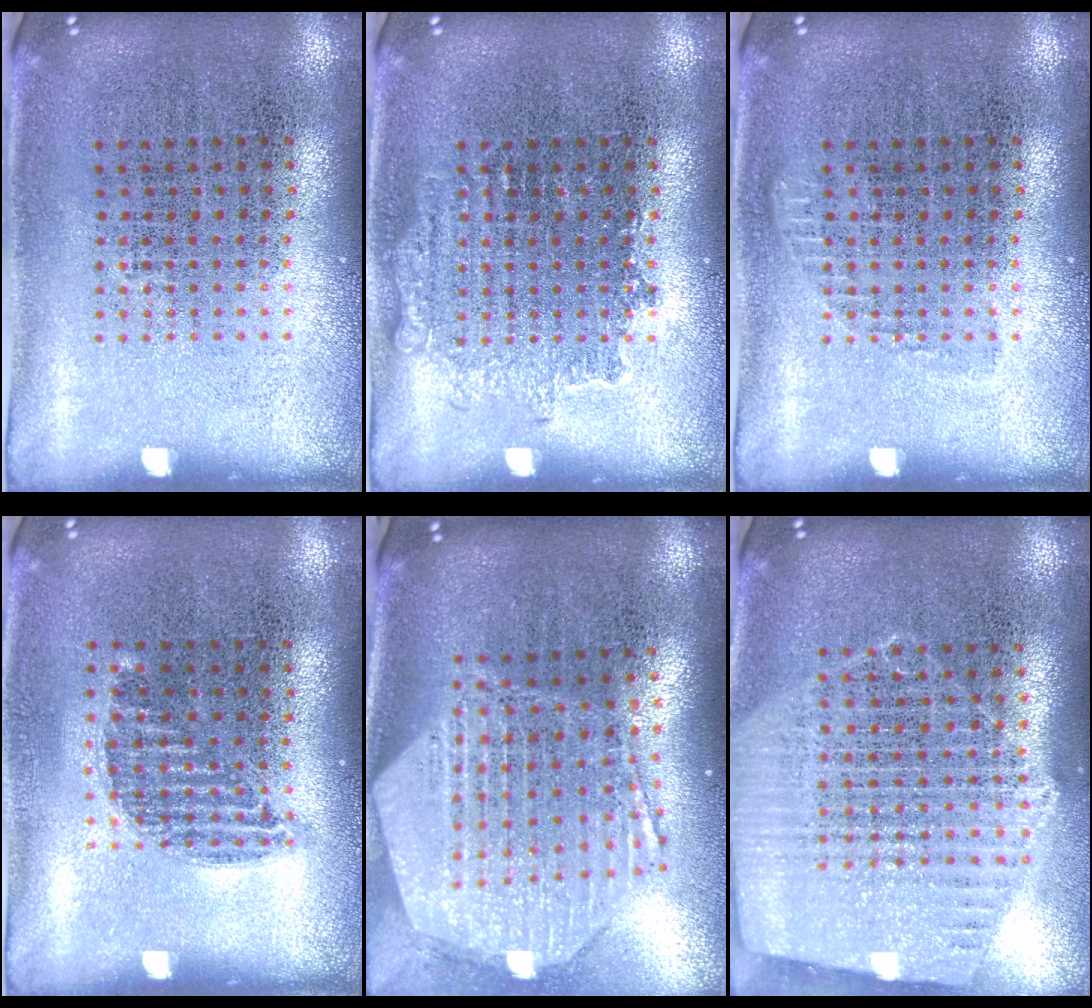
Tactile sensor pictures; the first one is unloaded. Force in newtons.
{"total": 1.2, "press": 1.2, "slide": 0.3}
{"total": 0.5, "press": 0.5, "slide": 0.2}
{"total": 0.9, "press": 0.8, "slide": 0.4}
{"total": 2.9, "press": 2.3, "slide": 1.8}
{"total": 1.6, "press": 1.5, "slide": 0.4}